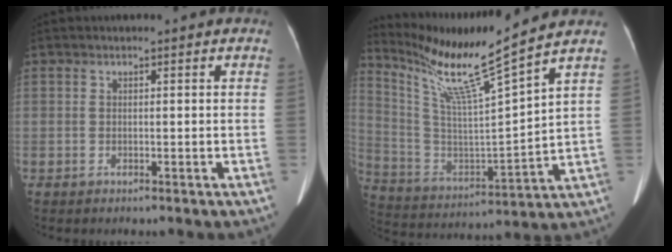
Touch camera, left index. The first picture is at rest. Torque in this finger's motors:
{"motor_torque": [-0.13, -0.47, 0.01, 0.01]}